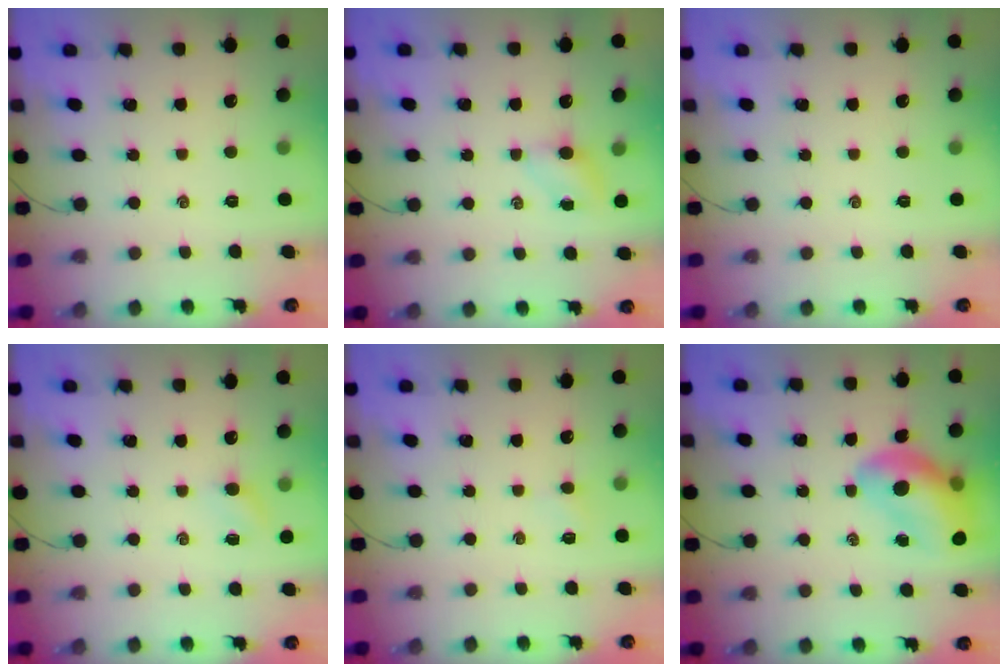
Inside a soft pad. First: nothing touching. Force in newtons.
{"total": 4.2, "press": 4.0, "slide": 1.1}
{"total": 0.0}
{"total": 3.6, "press": 3.4, "slide": 1.3}
{"total": 1.6, "press": 1.5, "slide": 0.5}
{"total": 14.6, "press": 13.9, "slide": 4.4}